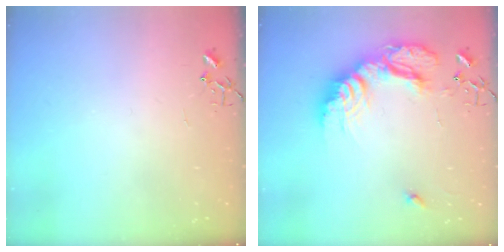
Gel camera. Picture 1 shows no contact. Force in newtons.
{"total": 21.7, "press": 21.6, "slide": 1.9}